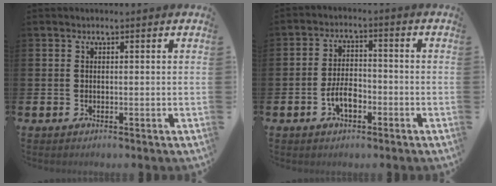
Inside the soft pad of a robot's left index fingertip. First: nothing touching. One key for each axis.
{"total": 4.3, "fx": -1.7, "fy": 2.3, "fz": 3.3, "tx": -0.059, "ty": 0.004, "tz": -0.035}